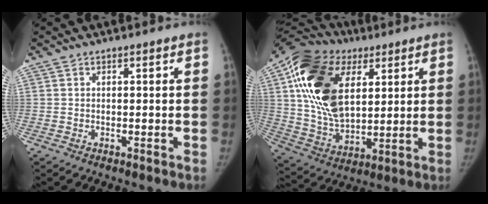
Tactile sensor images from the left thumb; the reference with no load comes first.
{"total": 23.7, "force": [7.2, 14.8, 17.1], "torque": [-0.310, -0.016, 0.126]}